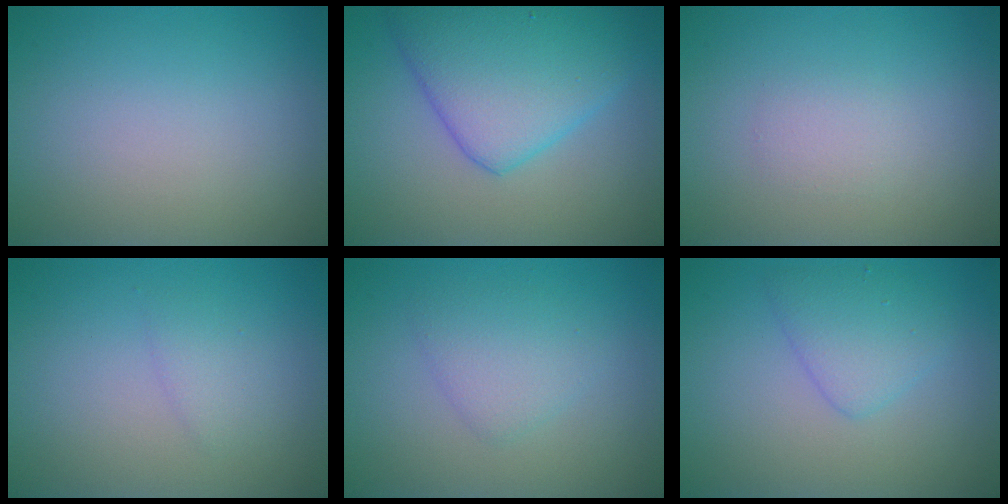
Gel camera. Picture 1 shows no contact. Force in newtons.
{"total": 7.2, "press": 7.2, "slide": 0.3}
{"total": 1.2, "press": 1.2, "slide": 0.0}
{"total": 1.2, "press": 1.2, "slide": 0.1}
{"total": 2.4, "press": 2.4, "slide": 0.1}
{"total": 2.6, "press": 2.6, "slide": 0.2}